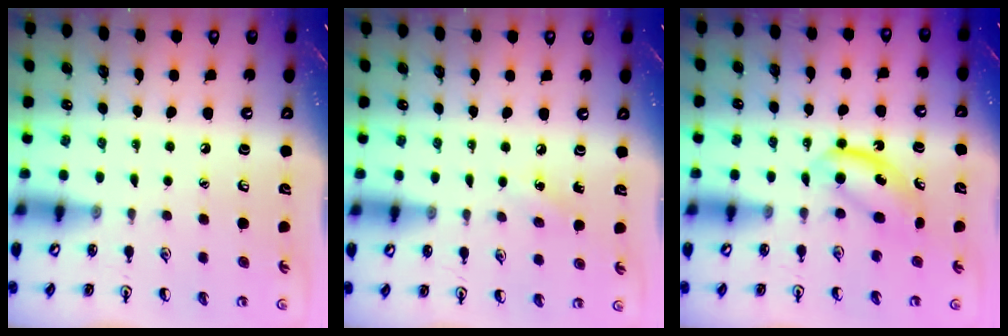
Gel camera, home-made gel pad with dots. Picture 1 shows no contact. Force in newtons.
{"total": 4.8, "press": 4.5, "slide": 1.5}
{"total": 5.4, "press": 5.4, "slide": 0.8}